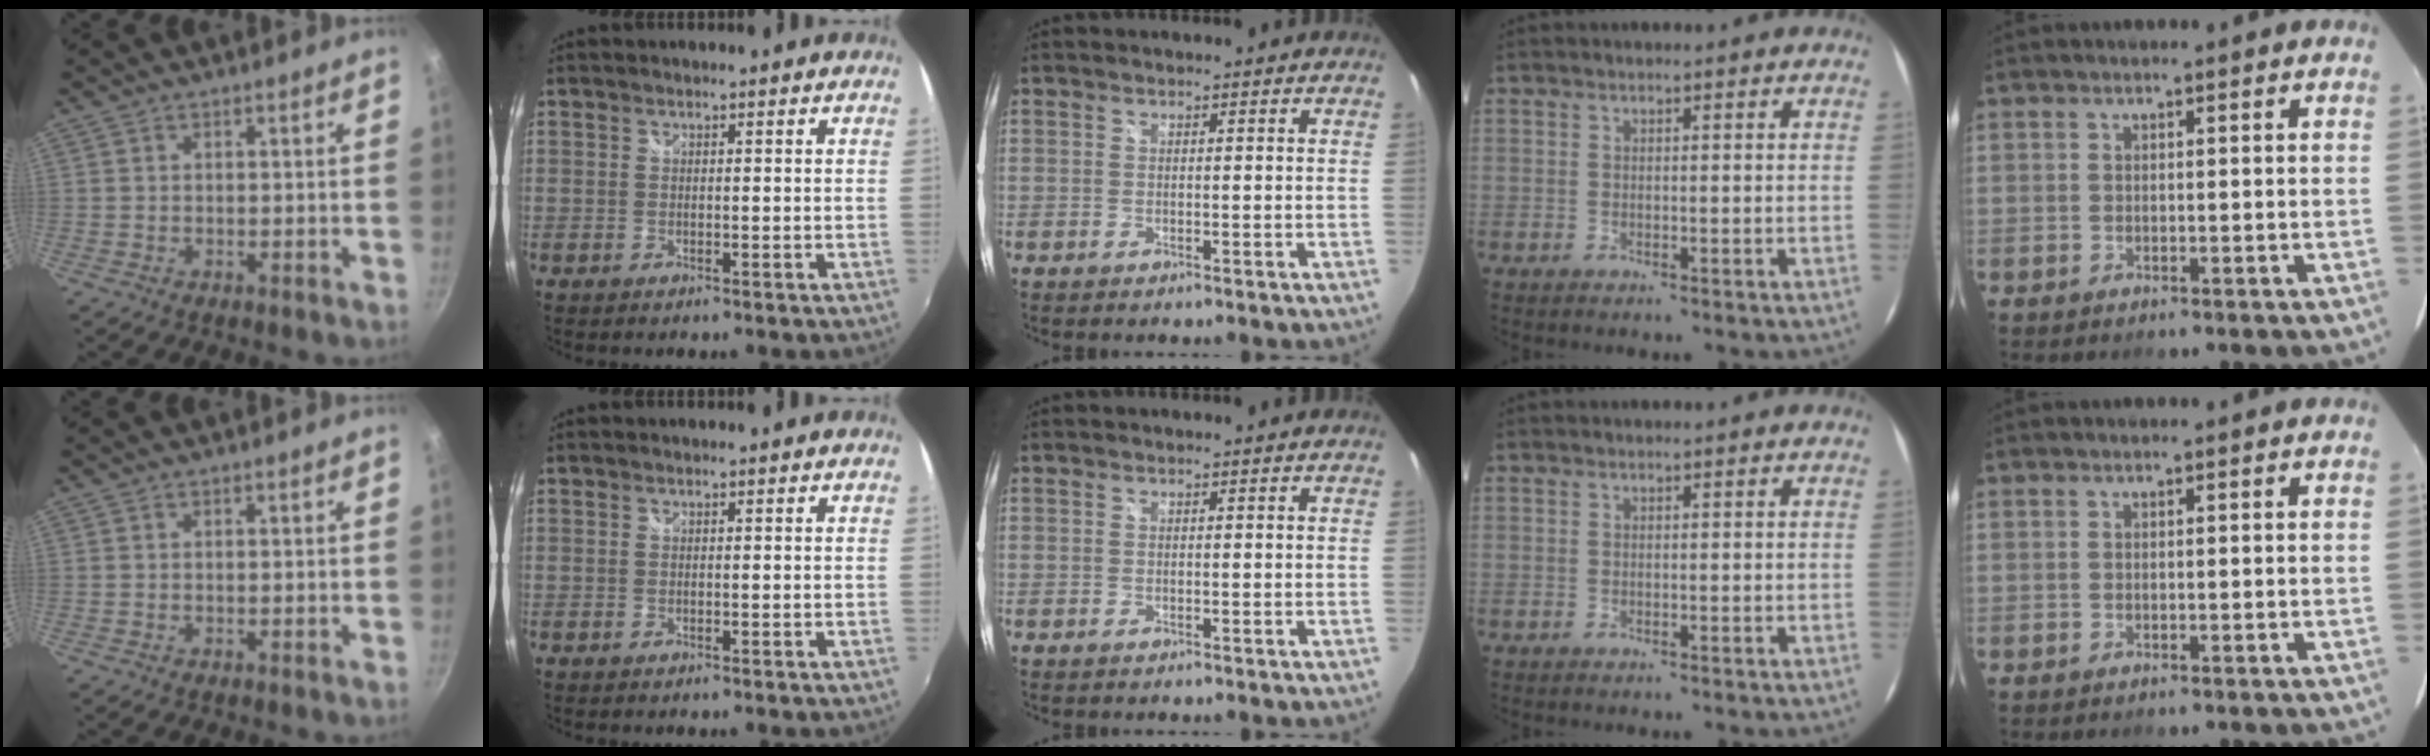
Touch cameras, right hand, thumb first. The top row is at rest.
{}